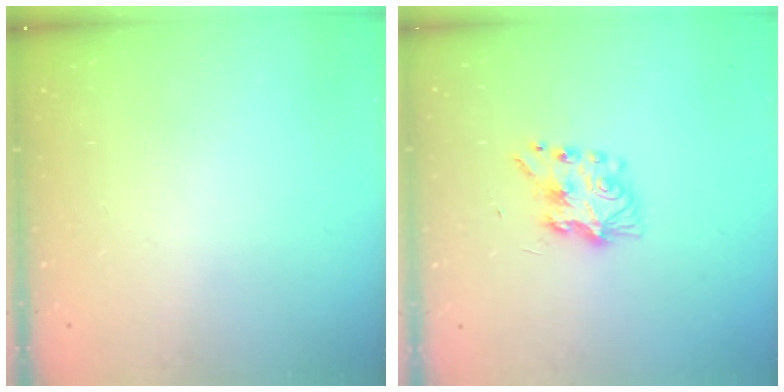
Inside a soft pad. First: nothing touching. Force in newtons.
{"total": 7.6, "press": 7.6, "slide": 0.6}